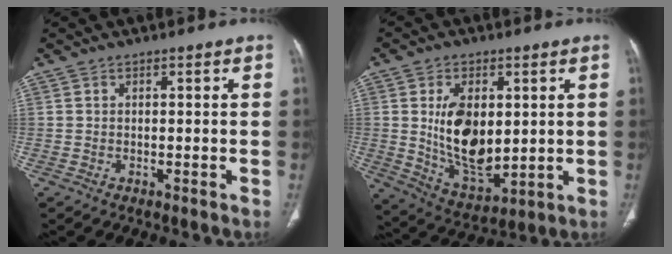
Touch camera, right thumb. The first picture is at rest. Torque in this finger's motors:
{"motor_torque": [2.41, 1.44, 1.21, -1.50, 0.32]}